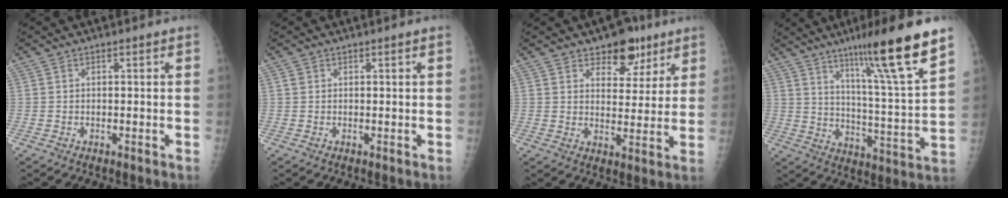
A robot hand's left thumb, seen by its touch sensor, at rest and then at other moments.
{"total": 0.8, "force": [0.4, 0.5, 0.5], "torque": [-0.011, 0.003, 0.009]}
{"total": 8.8, "force": [5.9, 5.2, 4.1], "torque": [-0.013, -0.032, 0.085]}
{"total": 19.0, "force": [12.2, 1.0, 14.5], "torque": [-0.206, -0.063, 0.192]}